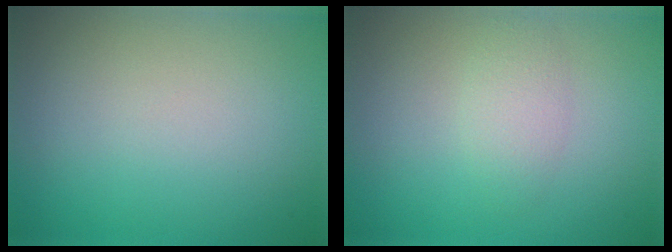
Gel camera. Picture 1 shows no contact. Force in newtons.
{"total": 1.8, "press": 1.8, "slide": 0.1}